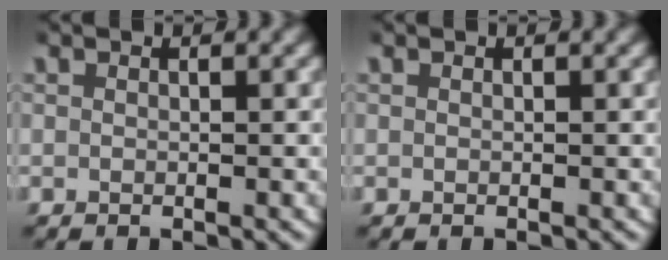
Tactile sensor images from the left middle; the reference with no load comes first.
{"total": 0.0}